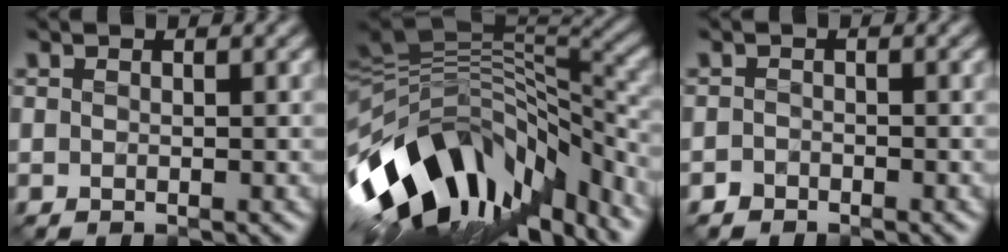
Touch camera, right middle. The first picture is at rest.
{"total": 14.4, "force": [-5.9, 7.6, 10.8], "torque": [-0.199, 0.011, -0.102]}
{"total": 0.8, "force": [-0.8, 0.3, -0.1], "torque": [0.005, 0.002, -0.014]}